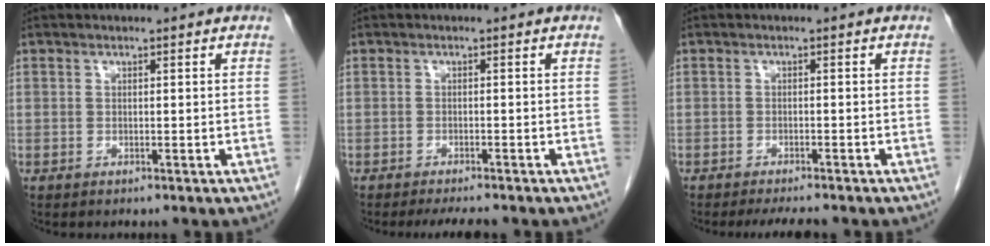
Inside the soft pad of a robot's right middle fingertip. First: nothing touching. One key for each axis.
{"total": 3.8, "fx": -3.3, "fy": 0.5, "fz": 1.8, "tx": -0.024, "ty": -0.007, "tz": -0.048}
{"total": 3.9, "fx": -3.5, "fy": 0.5, "fz": 1.8, "tx": -0.024, "ty": -0.008, "tz": -0.051}